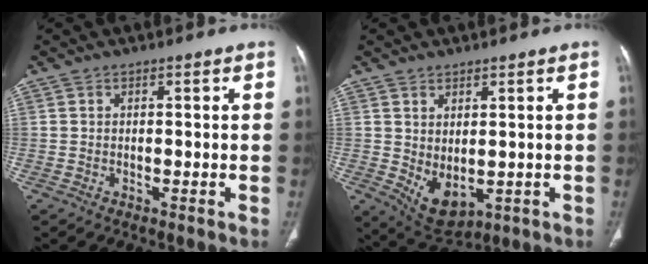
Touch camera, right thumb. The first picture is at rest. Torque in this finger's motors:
{"motor_torque": [-0.37, 0.57, -0.07, 0.06, 0.18]}